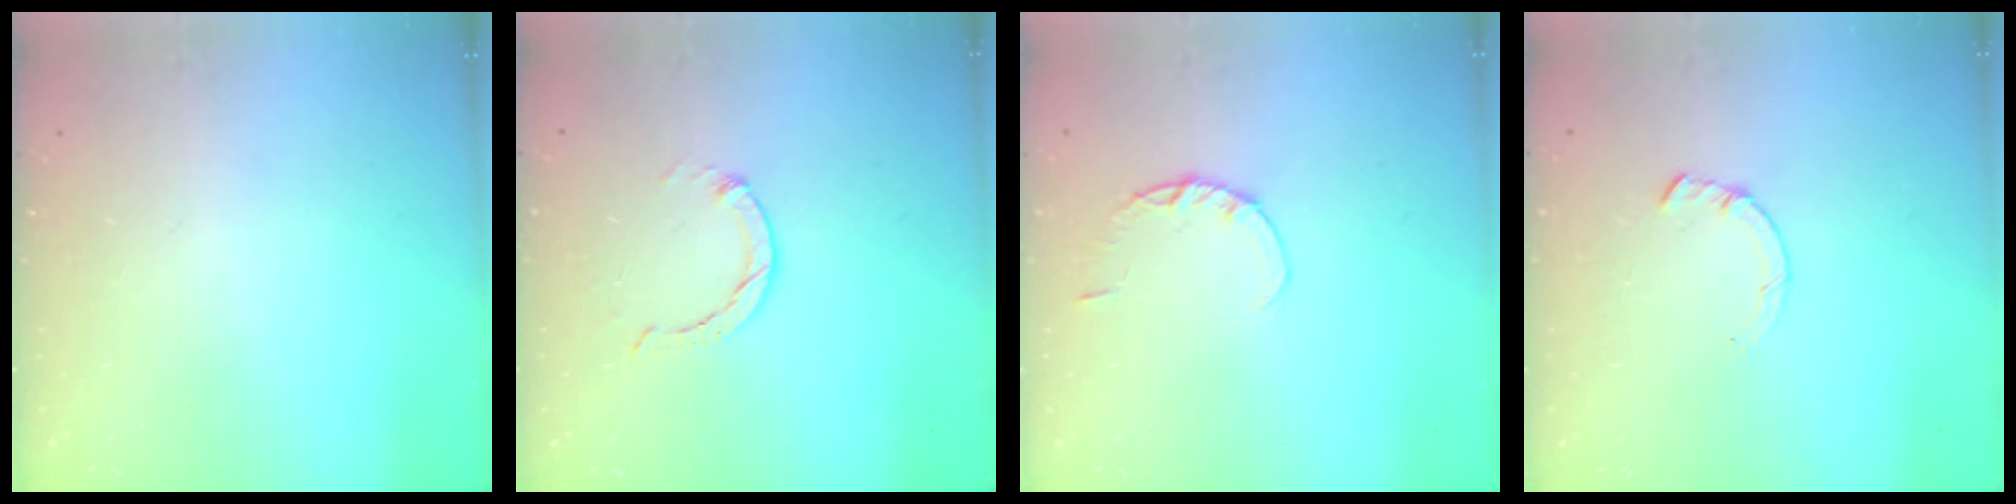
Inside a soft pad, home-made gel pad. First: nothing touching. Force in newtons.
{"total": 0.0}
{"total": 1.8, "press": 1.8, "slide": 0.3}
{"total": 1.4, "press": 1.4, "slide": 0.2}